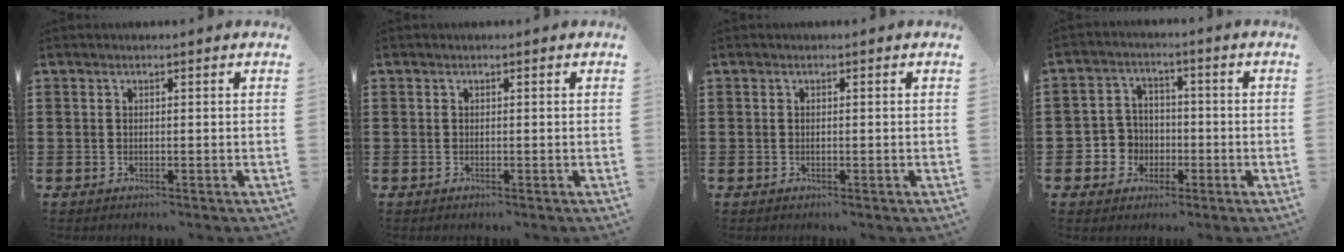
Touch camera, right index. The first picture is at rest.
{"total": 0.0}
{"total": 0.0}
{"total": 5.1, "force": [-1.4, 4.7, 1.3], "torque": [-0.046, 0.012, -0.029]}